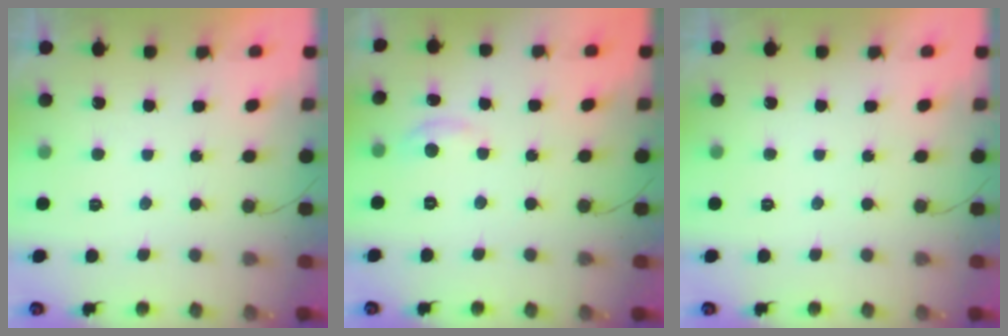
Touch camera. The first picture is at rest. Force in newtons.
{"total": 3.3, "press": 3.3, "slide": 0.5}
{"total": 0.0}